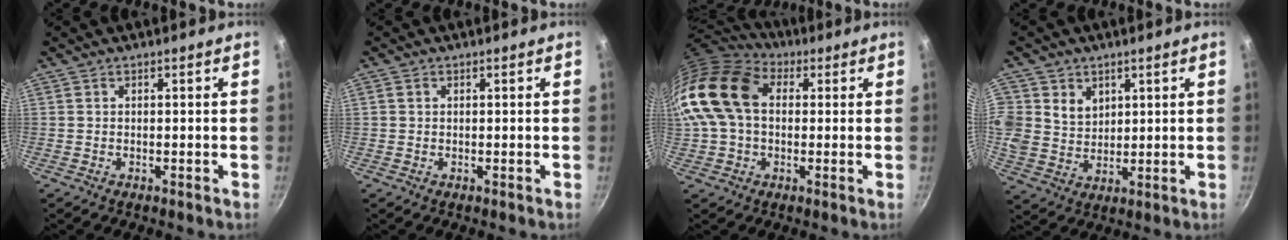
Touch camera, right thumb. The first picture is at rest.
{"total": 0.9, "force": [0.3, 0.8, 0.4], "torque": [-0.005, 0.003, 0.003]}
{"total": 17.7, "force": [2.3, 12.5, 12.3], "torque": [-0.226, 0.032, 0.028]}
{"total": 10.5, "force": [3.4, 9.1, 3.8], "torque": [-0.072, -0.003, 0.075]}